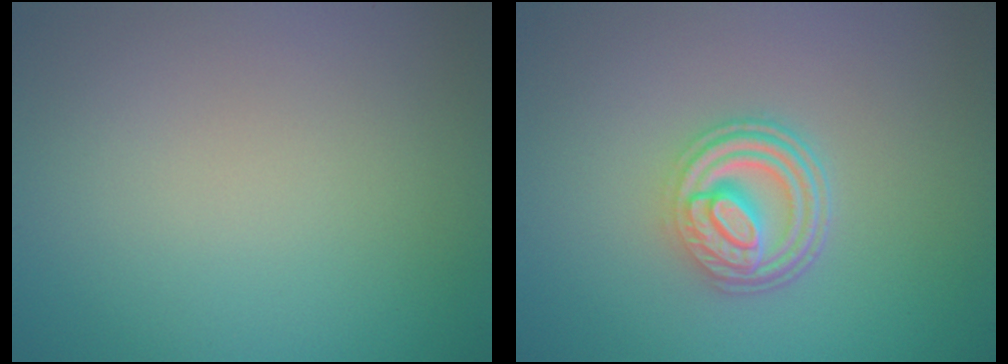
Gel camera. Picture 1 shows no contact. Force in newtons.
{"total": 4.6, "press": 3.6, "slide": 3.0}